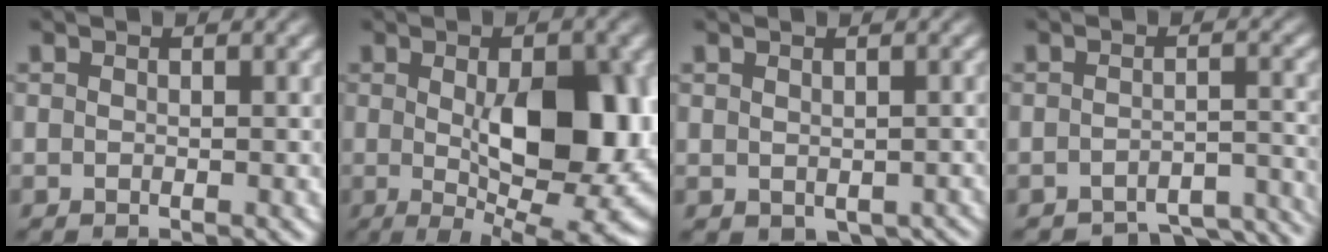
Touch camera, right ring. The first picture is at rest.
{"total": 11.8, "force": [-0.2, 4.3, 11.0], "torque": [-0.146, -0.022, 0.012]}
{"total": 2.6, "force": [-2.0, 1.2, 1.0], "torque": [-0.002, -0.016, -0.014]}
{"total": 7.6, "force": [-7.0, 1.9, 2.2], "torque": [-0.013, -0.020, -0.101]}